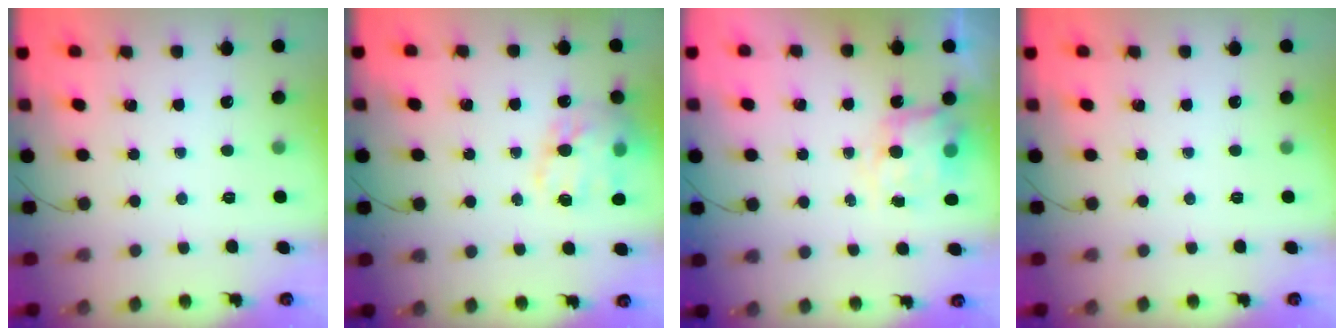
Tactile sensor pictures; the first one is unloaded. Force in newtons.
{"total": 18.8, "press": 18.5, "slide": 3.5}
{"total": 8.2, "press": 8.1, "slide": 0.9}
{"total": 0.0}